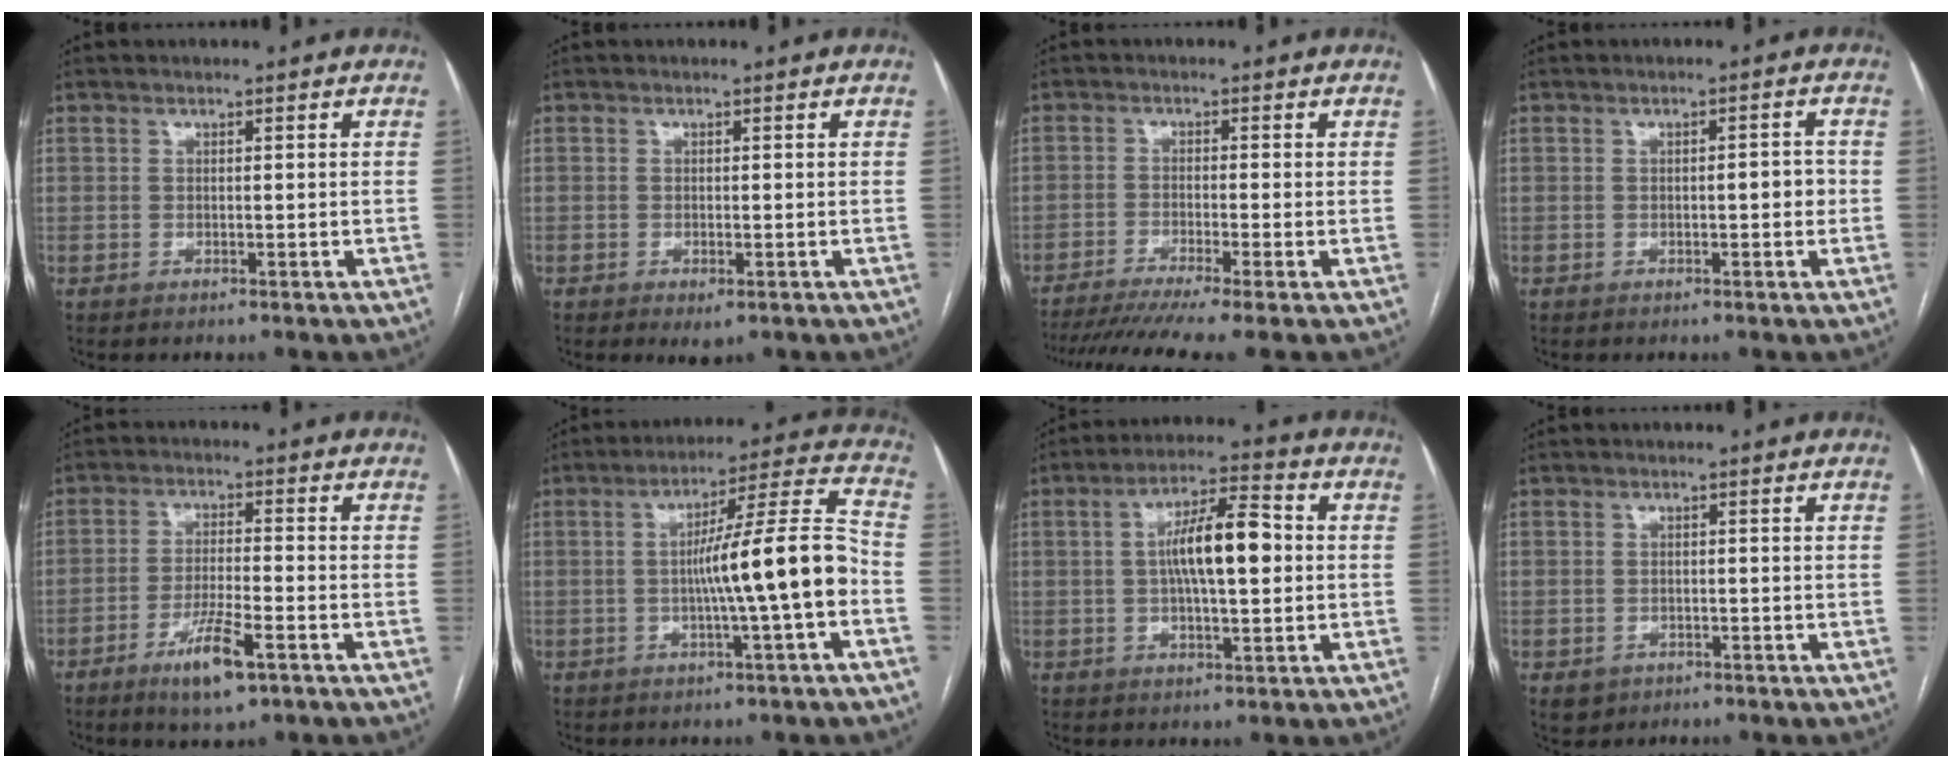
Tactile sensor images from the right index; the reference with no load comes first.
{"total": 2.0, "force": [-0.9, 0.7, 1.6], "torque": [-0.021, -0.002, -0.007]}
{"total": 10.1, "force": [-7.9, -0.9, 6.2], "torque": [-0.089, -0.018, -0.122]}
{"total": 2.4, "force": [-0.4, 0.8, 2.3], "torque": [-0.028, 0.005, -0.005]}
{"total": 7.7, "force": [-4.3, 1.2, 6.3], "torque": [-0.120, -0.011, -0.071]}
{"total": 12.6, "force": [-2.5, -0.6, 12.4], "torque": [-0.195, 0.018, -0.041]}
{"total": 10.6, "force": [0.7, 2.6, 10.3], "torque": [-0.187, 0.021, 0.010]}
{"total": 2.7, "force": [-1.2, 2.3, 0.6], "torque": [-0.005, 0.004, -0.010]}